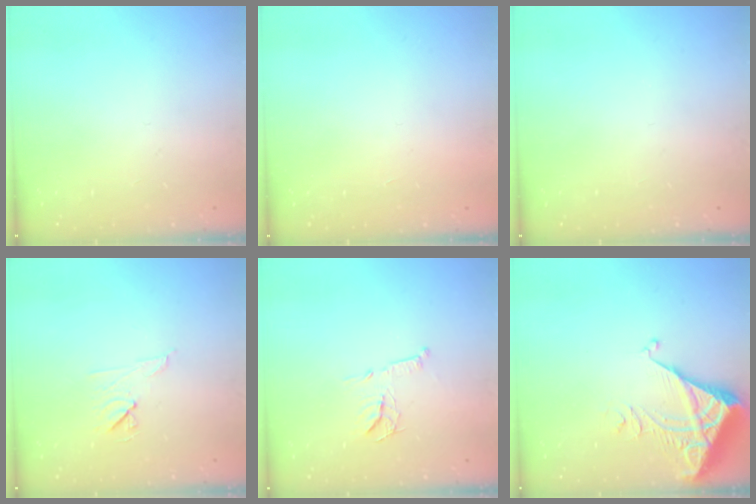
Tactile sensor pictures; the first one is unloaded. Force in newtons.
{"total": 1.7, "press": 1.7, "slide": 0.1}
{"total": 0.0}
{"total": 6.7, "press": 6.5, "slide": 1.7}
{"total": 9.7, "press": 9.7, "slide": 0.3}
{"total": 5.3, "press": 5.3, "slide": 0.7}